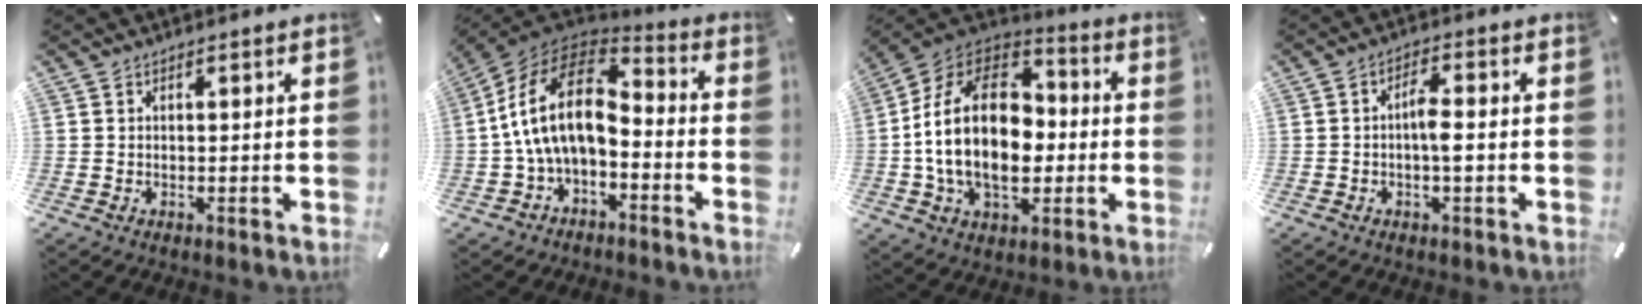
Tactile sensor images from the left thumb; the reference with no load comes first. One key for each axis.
{"total": 18.2, "fx": 0.0, "fy": 11.3, "fz": 14.2, "tx": -0.296, "ty": 0.019, "tz": -0.002}
{"total": 23.0, "fx": -2.1, "fy": 15.5, "fz": 16.8, "tx": -0.335, "ty": 0.014, "tz": -0.035}
{"total": 4.7, "fx": -0.7, "fy": 1.5, "fz": 4.4, "tx": -0.079, "ty": 0.010, "tz": -0.015}